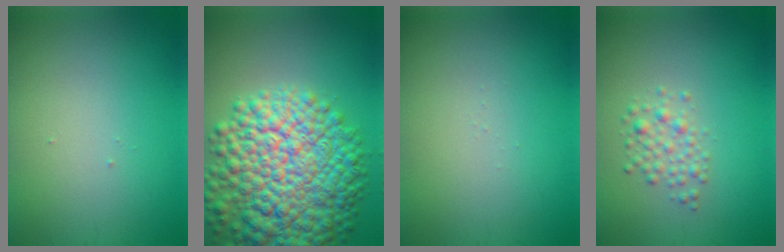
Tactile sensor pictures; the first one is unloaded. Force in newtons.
{"total": 13.7, "press": 13.7, "slide": 0.6}
{"total": 0.0}
{"total": 1.9, "press": 1.9, "slide": 0.1}